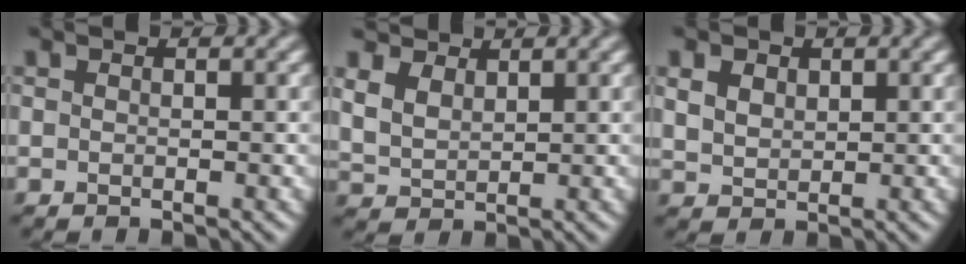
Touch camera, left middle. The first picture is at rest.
{"total": 4.3, "force": [3.0, 2.6, 1.8], "torque": [-0.058, 0.002, 0.058]}
{"total": 2.4, "force": [1.2, 1.7, 1.2], "torque": [-0.029, -0.001, 0.021]}